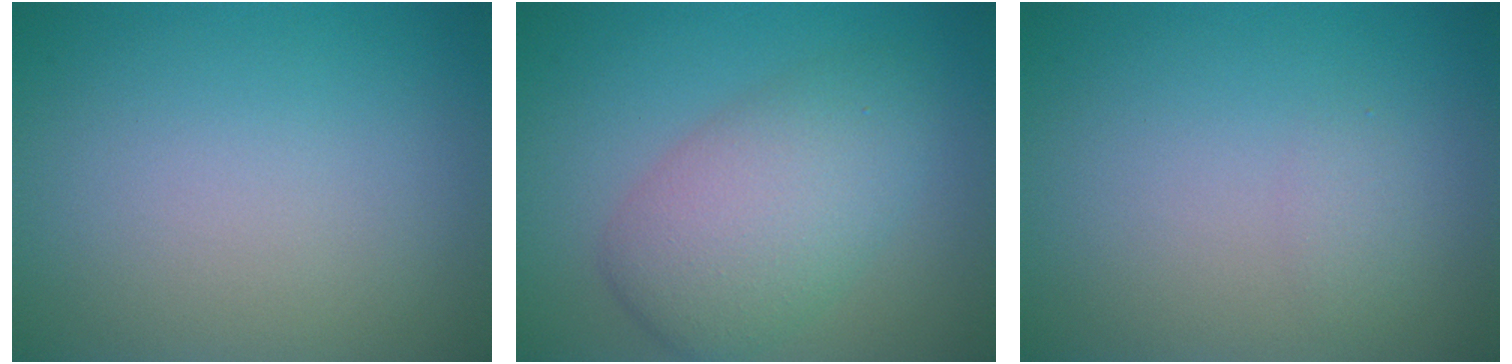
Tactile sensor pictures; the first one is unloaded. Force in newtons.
{"total": 5.8, "press": 5.8, "slide": 0.3}
{"total": 0.9, "press": 0.9, "slide": 0.0}